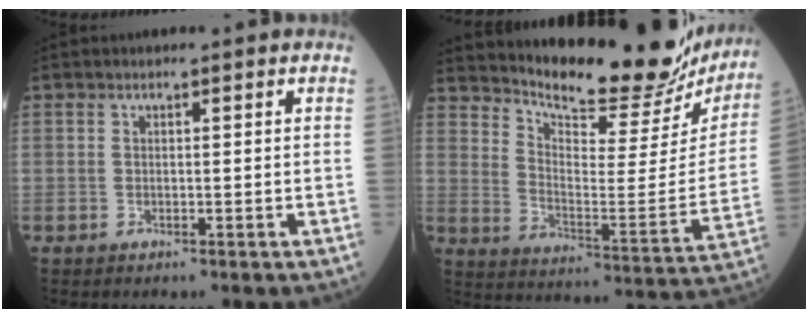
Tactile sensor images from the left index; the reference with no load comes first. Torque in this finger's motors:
{"motor_torque": [0.35, -0.43, 0.50, 0.10]}